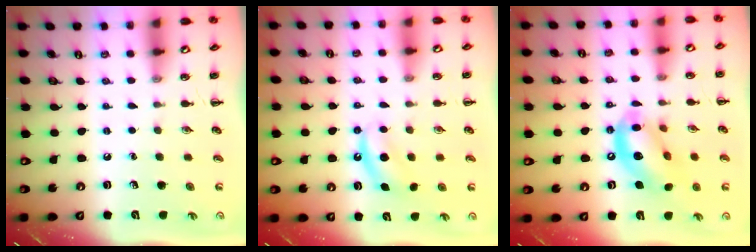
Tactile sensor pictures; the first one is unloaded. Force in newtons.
{"total": 6.7, "press": 6.5, "slide": 1.6}
{"total": 13.3, "press": 12.9, "slide": 3.4}